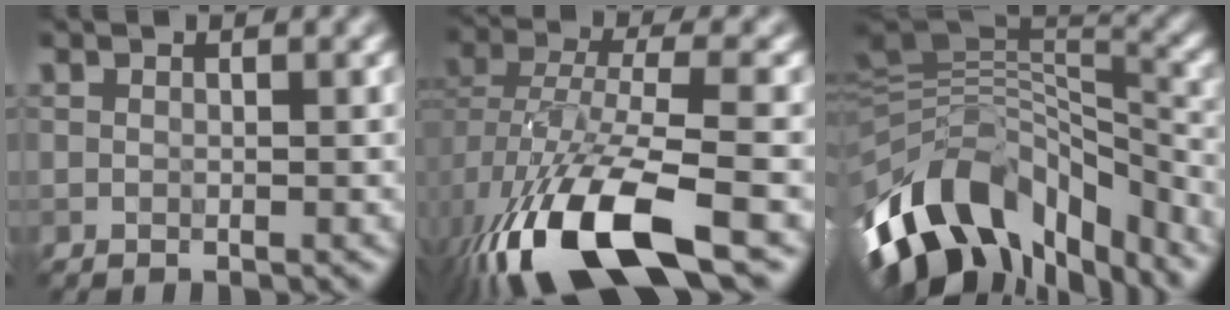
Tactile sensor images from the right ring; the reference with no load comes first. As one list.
[{"total": 12.0, "force": [-5.9, 4.9, 9.3], "torque": [-0.194, -0.017, -0.105]}, {"total": 12.8, "force": [-7.2, 7.7, 7.2], "torque": [-0.139, 0.013, -0.123]}]